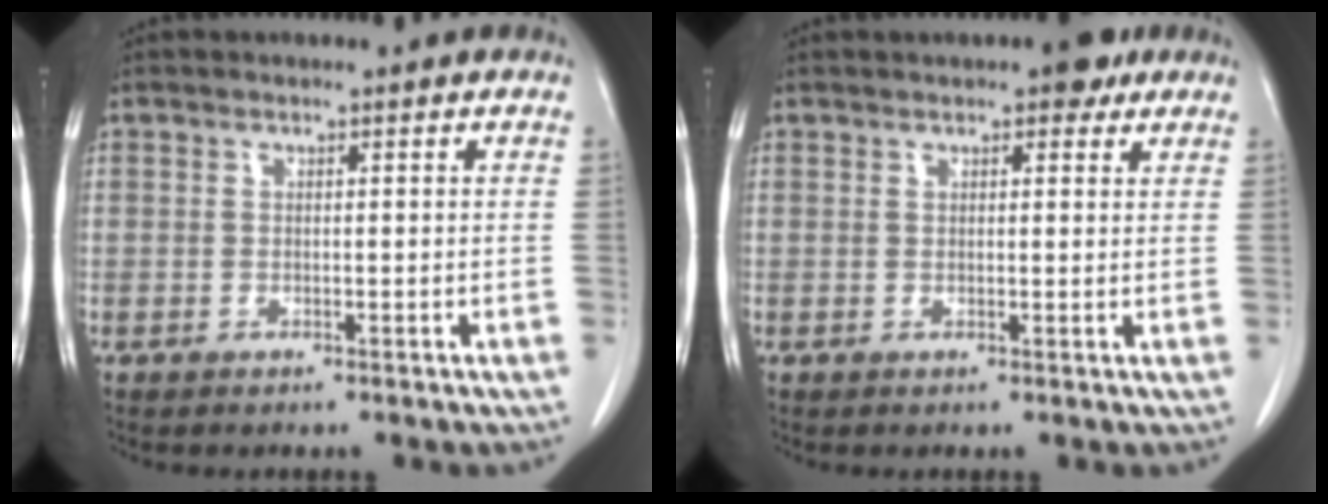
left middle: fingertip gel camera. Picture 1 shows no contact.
{"total": 3.3, "force": [2.4, 1.0, 2.1], "torque": [-0.031, 0.008, 0.029]}